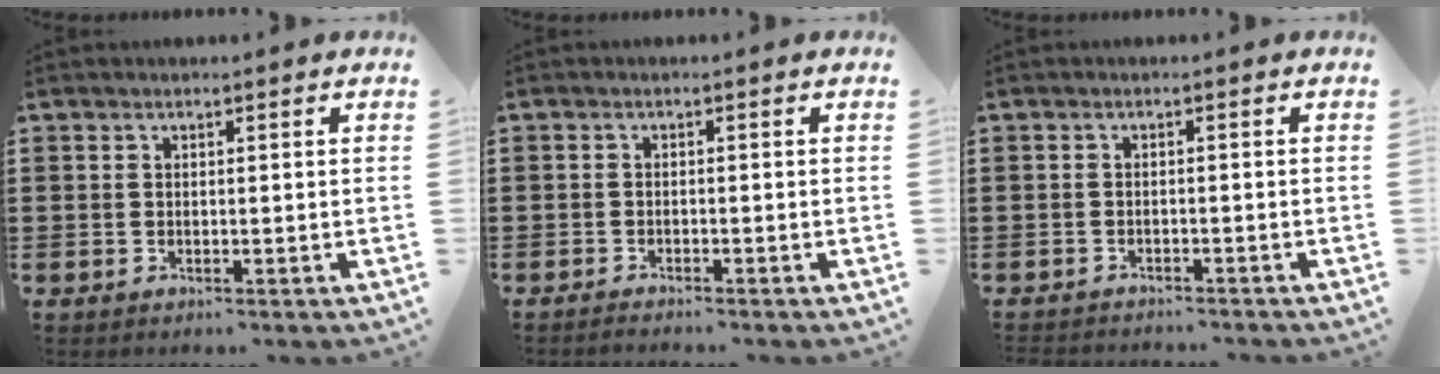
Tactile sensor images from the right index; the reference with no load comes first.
{"total": 1.2, "force": [-1.1, -0.2, 0.0], "torque": [-0.001, 0.000, -0.023]}
{"total": 1.4, "force": [-1.4, 0.0, -0.1], "torque": [-0.001, 0.002, -0.031]}